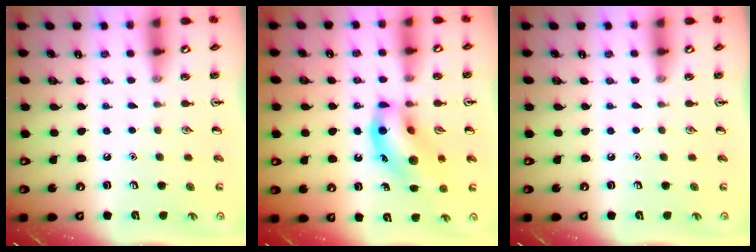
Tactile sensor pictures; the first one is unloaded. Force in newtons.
{"total": 14.8, "press": 14.5, "slide": 2.9}
{"total": 0.0}